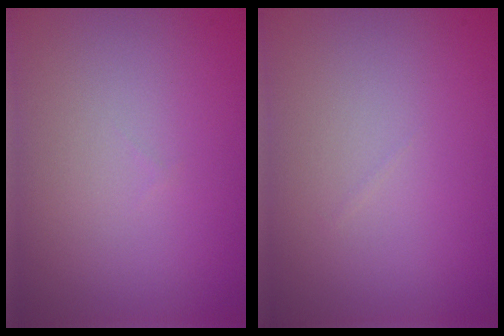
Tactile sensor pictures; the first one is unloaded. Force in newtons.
{"total": 0.0}